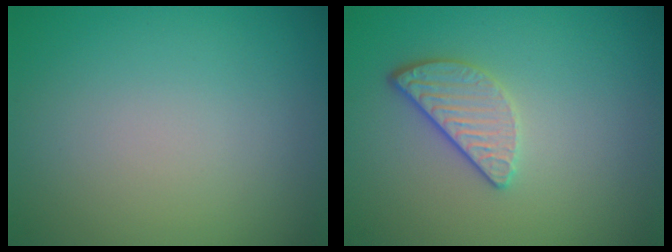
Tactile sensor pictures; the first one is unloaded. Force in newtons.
{"total": 2.6, "press": 2.3, "slide": 1.3}